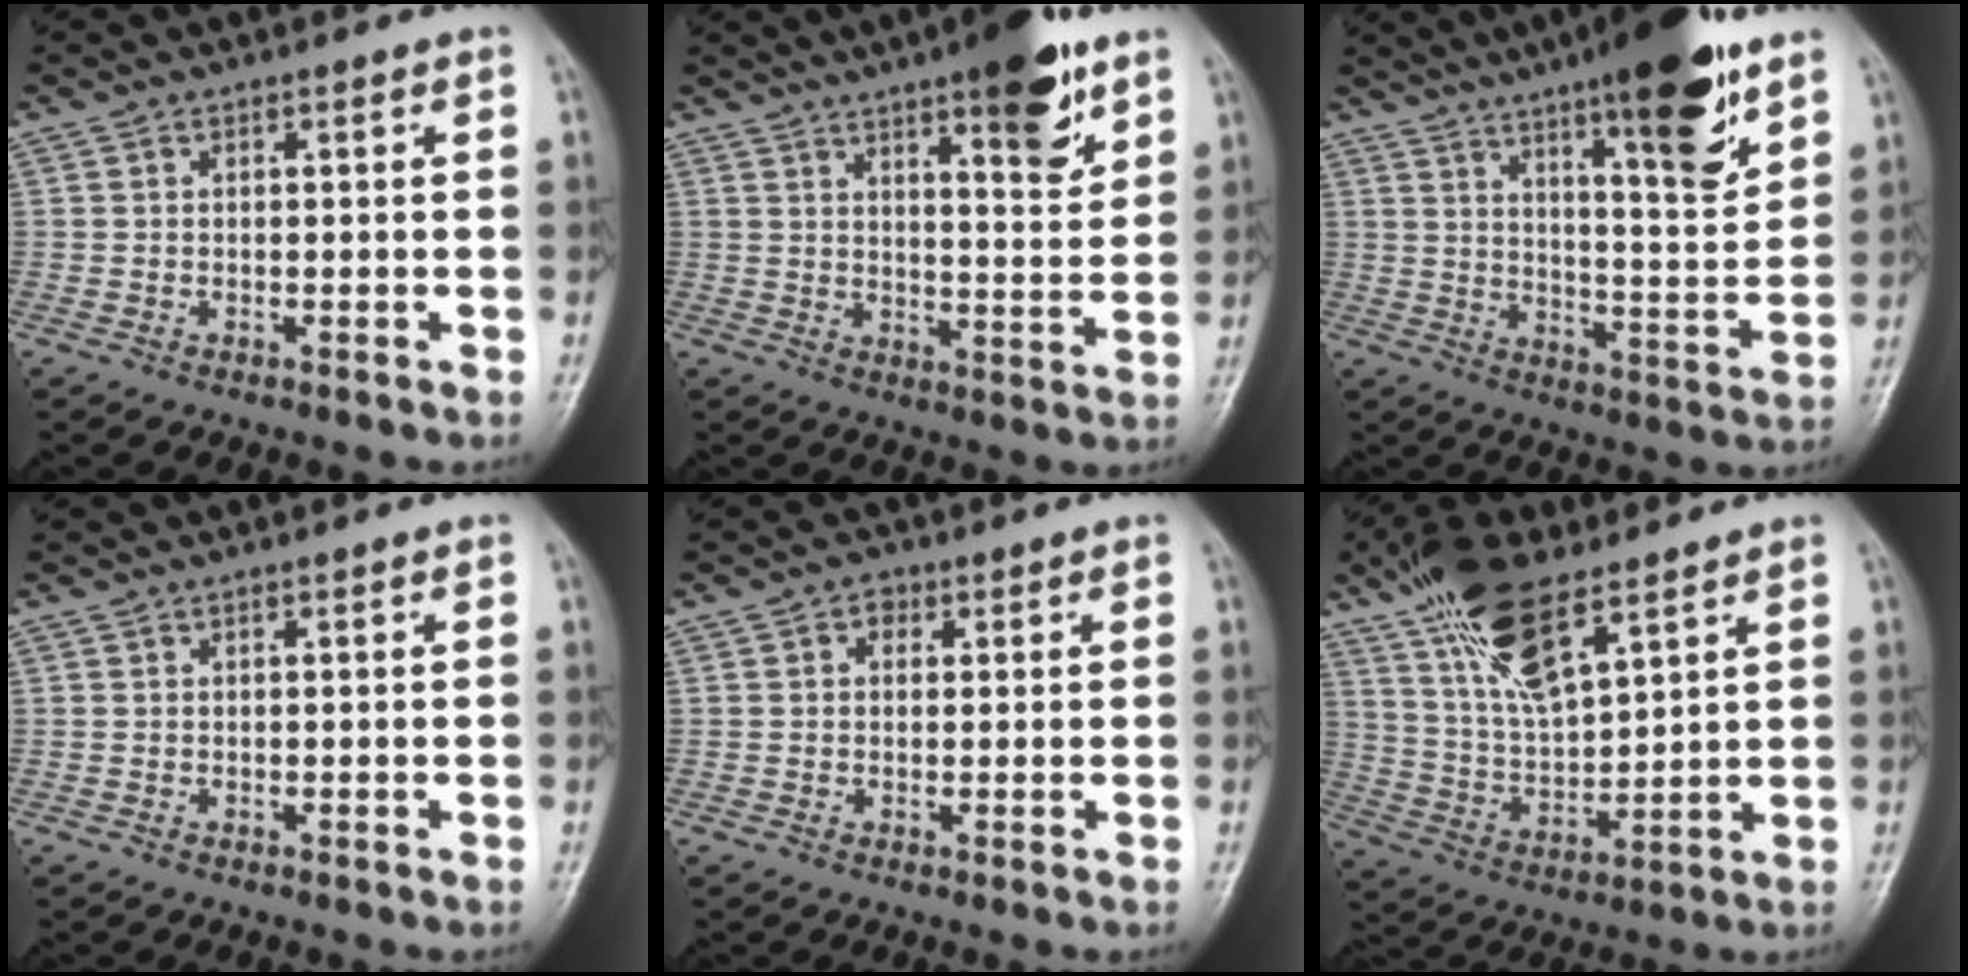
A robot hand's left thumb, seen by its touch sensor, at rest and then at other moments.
{"total": 12.3, "force": [7.4, 3.2, 9.3], "torque": [-0.107, -0.041, 0.103]}
{"total": 18.5, "force": [11.3, 4.1, 14.1], "torque": [-0.181, -0.063, 0.173]}
{"total": 0.0}
{"total": 2.2, "force": [0.7, 1.9, 1.0], "torque": [0.000, 0.003, 0.003]}
{"total": 15.4, "force": [9.4, 6.1, 10.5], "torque": [-0.178, -0.033, 0.185]}